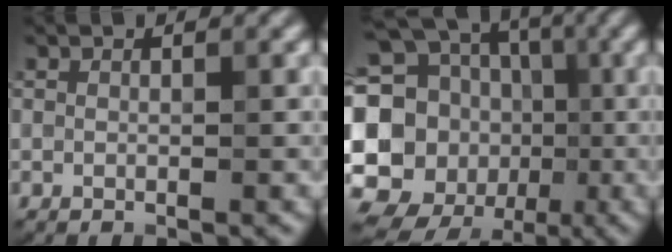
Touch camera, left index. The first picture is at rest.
{"total": 19.0, "force": [-2.7, 17.1, 7.8], "torque": [-0.177, 0.010, -0.080]}